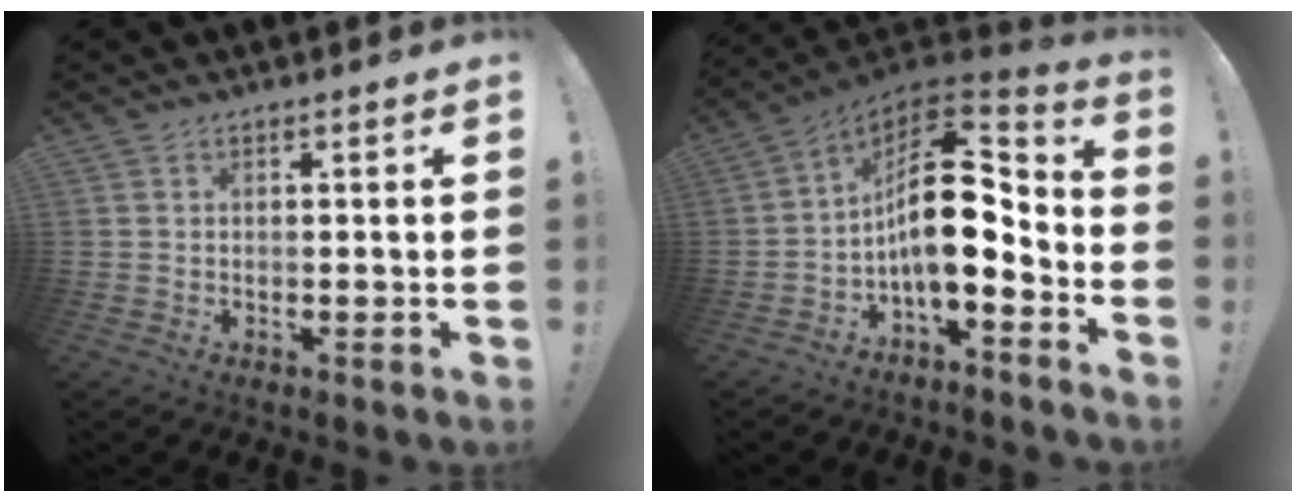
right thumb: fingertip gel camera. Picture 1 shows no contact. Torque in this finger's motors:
{"motor_torque": [1.97, 2.09, 1.43, -1.33, 0.16]}